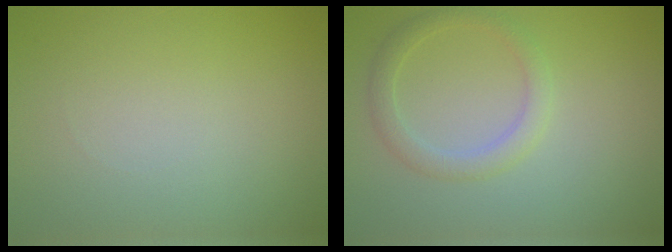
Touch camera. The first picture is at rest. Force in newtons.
{"total": 2.2, "press": 2.2, "slide": 0.1}